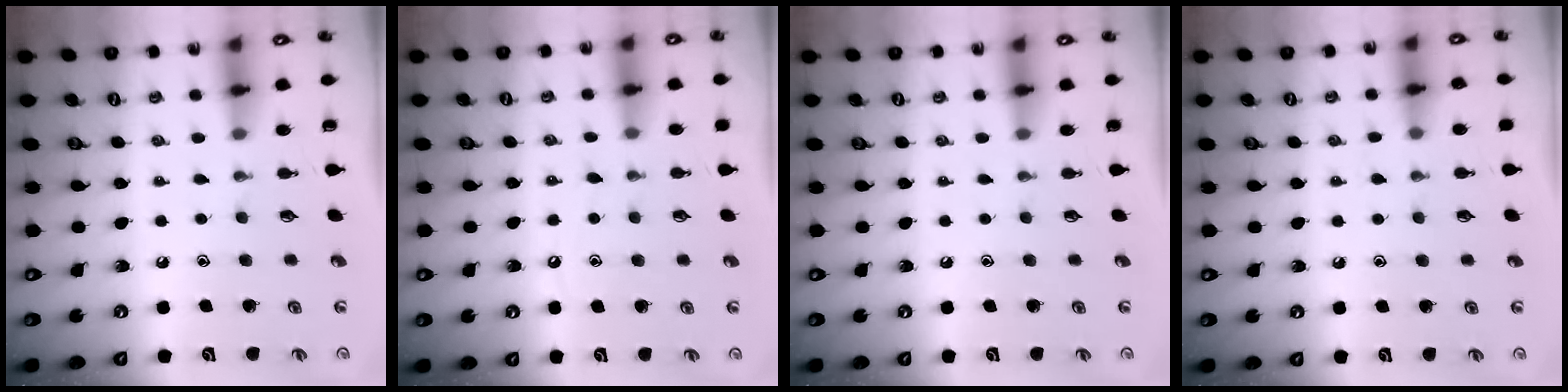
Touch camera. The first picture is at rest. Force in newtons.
{"total": 6.6, "press": 6.6, "slide": 0.7}
{"total": 0.0}
{"total": 5.5, "press": 5.4, "slide": 0.6}